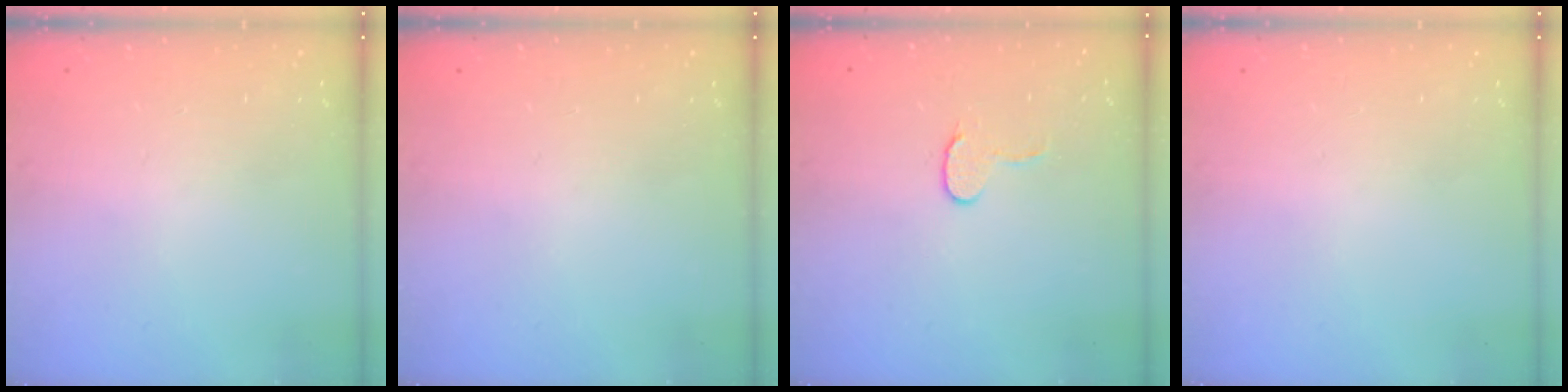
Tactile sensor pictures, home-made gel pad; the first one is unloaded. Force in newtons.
{"total": 0.0}
{"total": 5.9, "press": 5.9, "slide": 0.5}
{"total": 0.0}